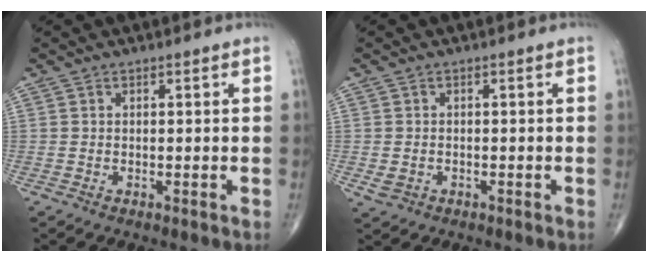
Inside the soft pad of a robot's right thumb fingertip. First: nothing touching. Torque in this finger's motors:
{"motor_torque": [-0.34, 0.15, -0.09, -0.12, 0.07]}